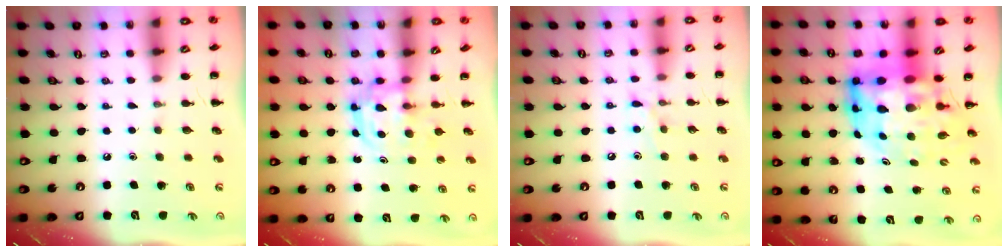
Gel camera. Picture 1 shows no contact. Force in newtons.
{"total": 3.1, "press": 3.1, "slide": 0.4}
{"total": 6.9, "press": 6.7, "slide": 1.4}
{"total": 14.3, "press": 13.7, "slide": 4.3}